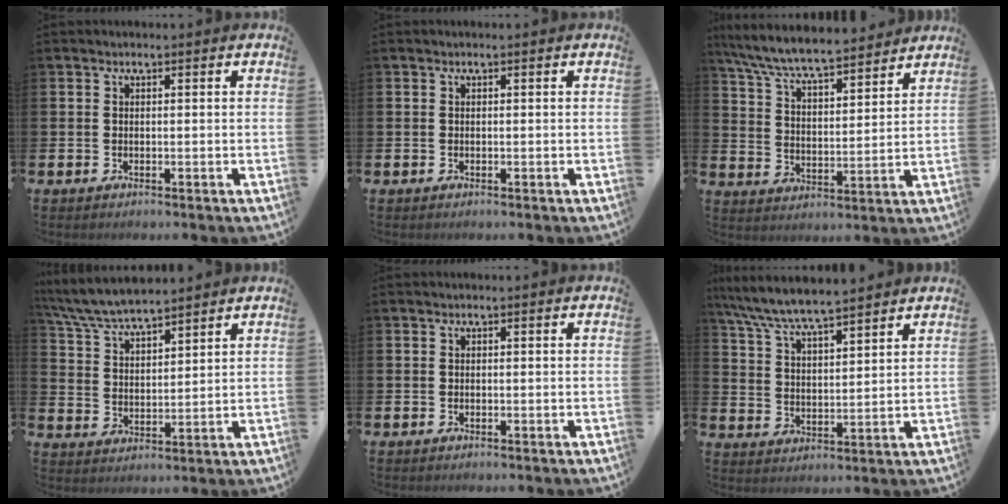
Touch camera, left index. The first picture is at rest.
{"total": 0.0}
{"total": 7.6, "force": [7.3, 0.7, 2.3], "torque": [-0.080, -0.047, 0.127]}
{"total": 6.7, "force": [6.4, 0.9, 1.7], "torque": [-0.065, -0.026, 0.119]}
{"total": 0.0}
{"total": 7.1, "force": [6.8, 0.4, 1.9], "torque": [-0.067, -0.034, 0.123]}